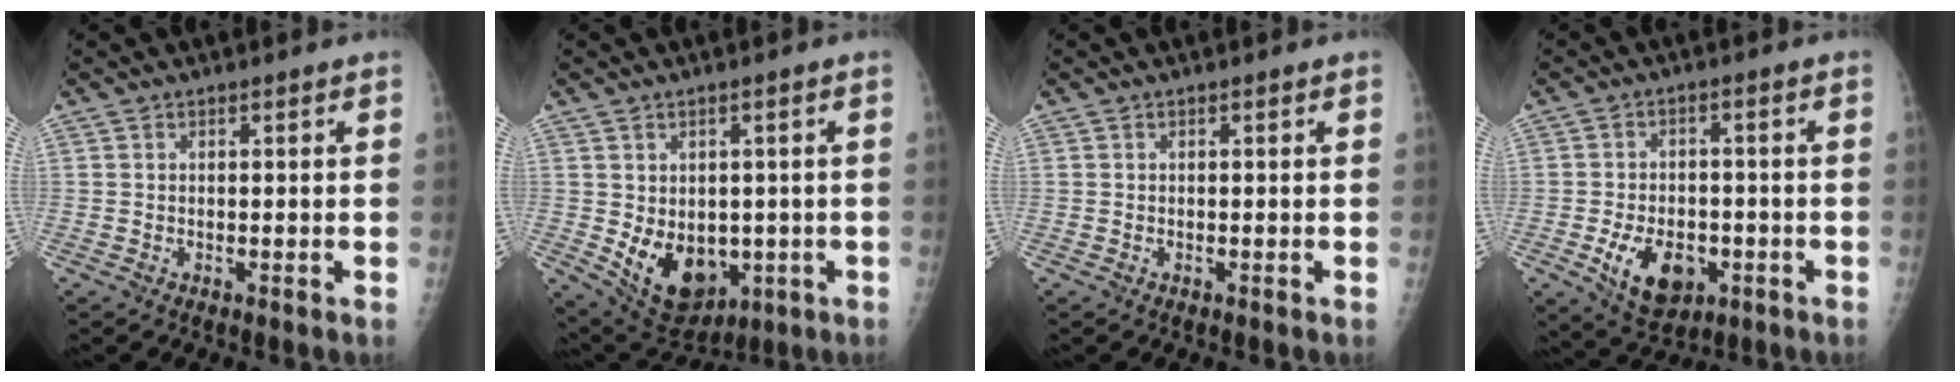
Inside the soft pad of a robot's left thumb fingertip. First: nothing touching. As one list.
[{"total": 11.4, "force": [-1.8, 8.3, 7.6], "torque": [-0.091, -0.012, 0.000]}, {"total": 0.0}, {"total": 10.0, "force": [-3.6, 6.6, 6.7], "torque": [-0.091, 0.009, -0.048]}]